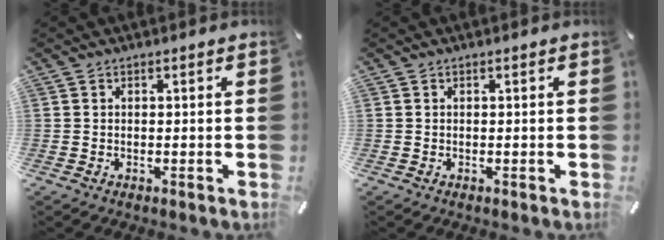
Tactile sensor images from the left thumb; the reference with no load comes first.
{"total": 0.0}